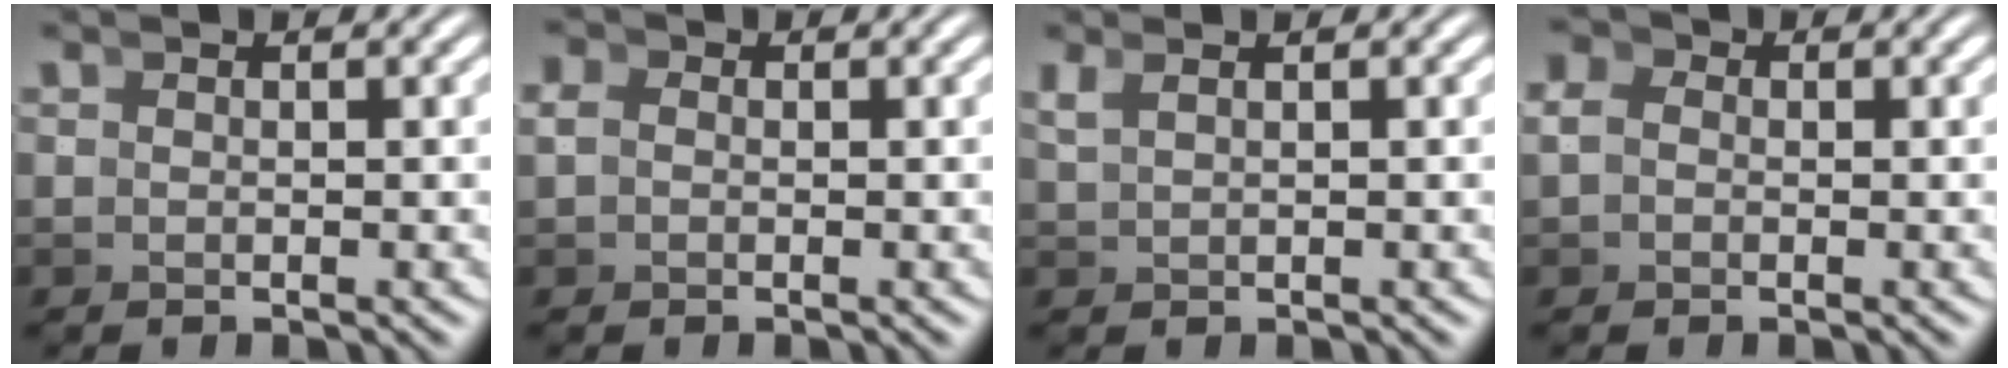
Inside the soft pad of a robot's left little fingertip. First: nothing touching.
{"total": 1.1, "force": [0.2, 0.9, 0.6], "torque": [-0.018, -0.005, 0.007]}
{"total": 1.1, "force": [0.8, -0.4, 0.6], "torque": [-0.006, 0.006, 0.023]}
{"total": 2.1, "force": [0.3, 1.8, 0.9], "torque": [-0.023, -0.001, 0.002]}